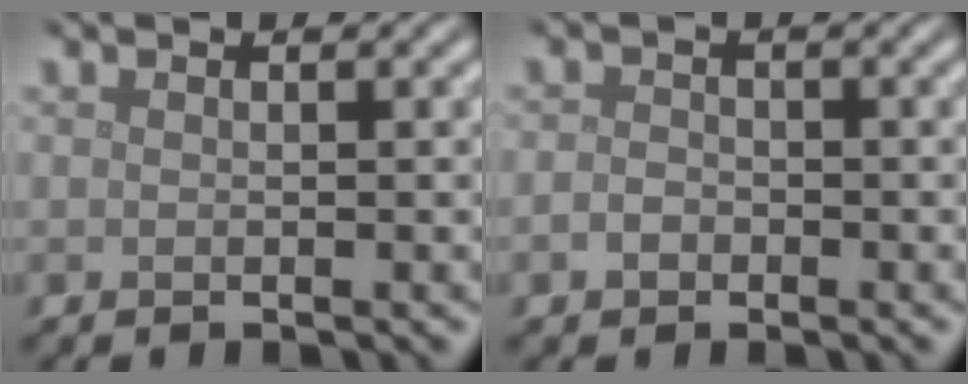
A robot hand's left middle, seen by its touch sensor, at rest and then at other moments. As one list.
[{"total": 1.3, "force": [-0.6, 1.0, 0.5], "torque": [-0.010, 0.000, -0.014]}]